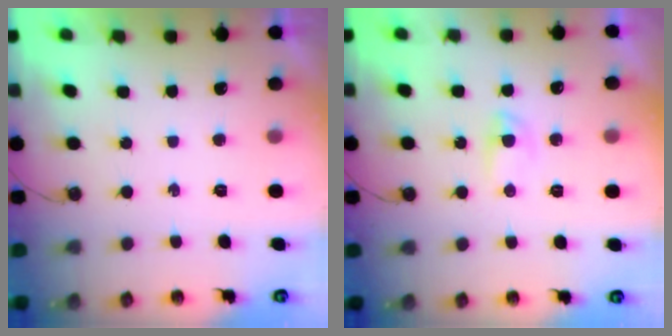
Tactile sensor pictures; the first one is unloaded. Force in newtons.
{"total": 2.7, "press": 2.6, "slide": 0.4}